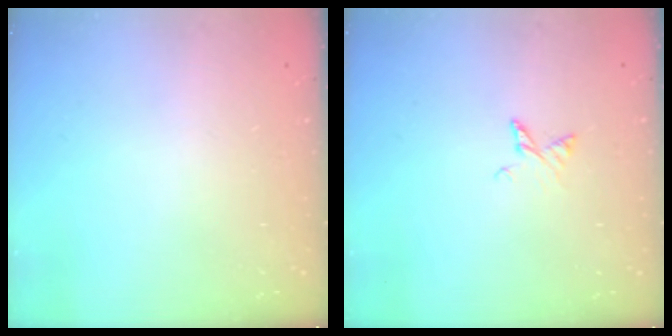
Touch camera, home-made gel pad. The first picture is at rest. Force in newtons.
{"total": 3.5, "press": 3.5, "slide": 0.3}